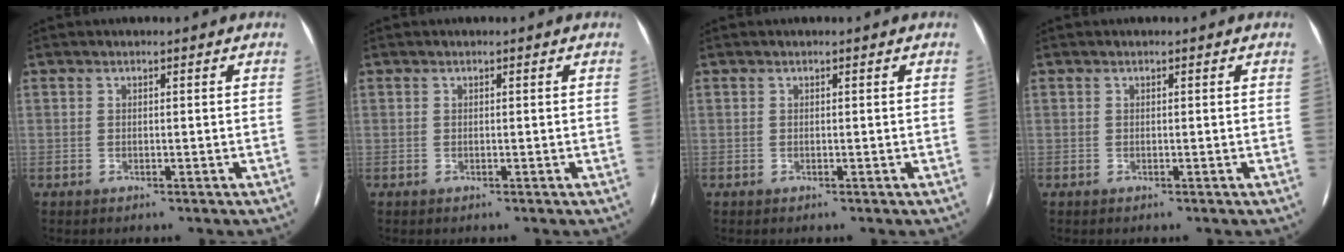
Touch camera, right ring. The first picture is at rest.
{"total": 0.0}
{"total": 0.0}
{"total": 0.0}